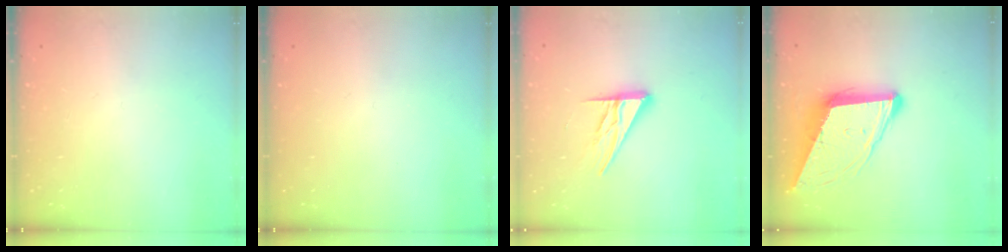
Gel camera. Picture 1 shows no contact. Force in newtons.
{"total": 0.0}
{"total": 12.6, "press": 12.5, "slide": 1.1}
{"total": 12.6, "press": 12.0, "slide": 3.9}